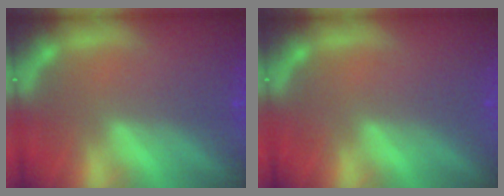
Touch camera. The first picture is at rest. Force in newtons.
{"total": 0.0}